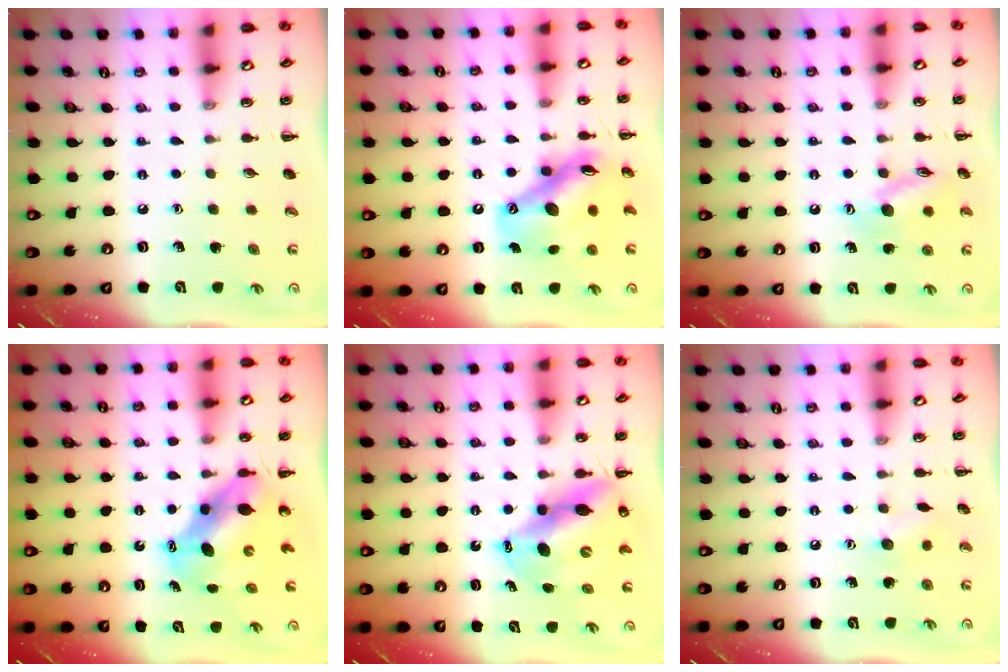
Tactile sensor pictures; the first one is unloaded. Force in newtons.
{"total": 14.6, "press": 14.0, "slide": 3.9}
{"total": 11.7, "press": 11.6, "slide": 1.0}
{"total": 6.7, "press": 6.6, "slide": 1.2}
{"total": 13.0, "press": 12.5, "slide": 3.3}
{"total": 6.2, "press": 6.1, "slide": 1.3}